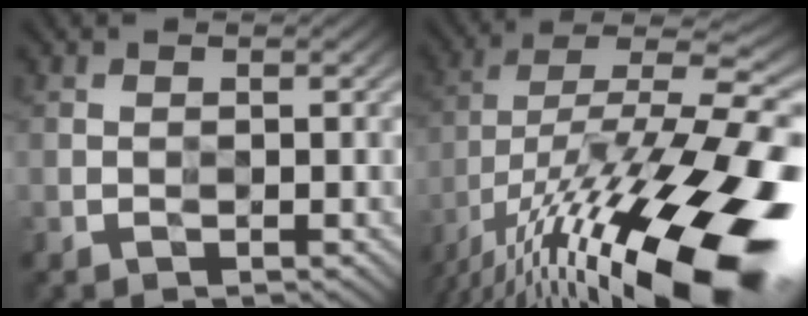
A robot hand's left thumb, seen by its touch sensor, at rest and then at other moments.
{"total": 21.3, "force": [-10.6, 6.7, 17.2], "torque": [-0.307, 0.003, -0.181]}